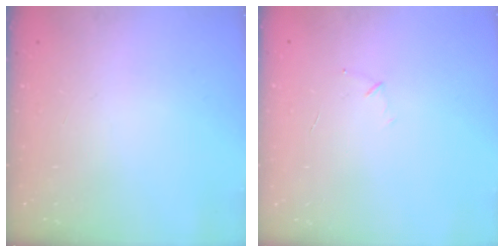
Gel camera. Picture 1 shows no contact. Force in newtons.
{"total": 3.8, "press": 3.7, "slide": 1.0}